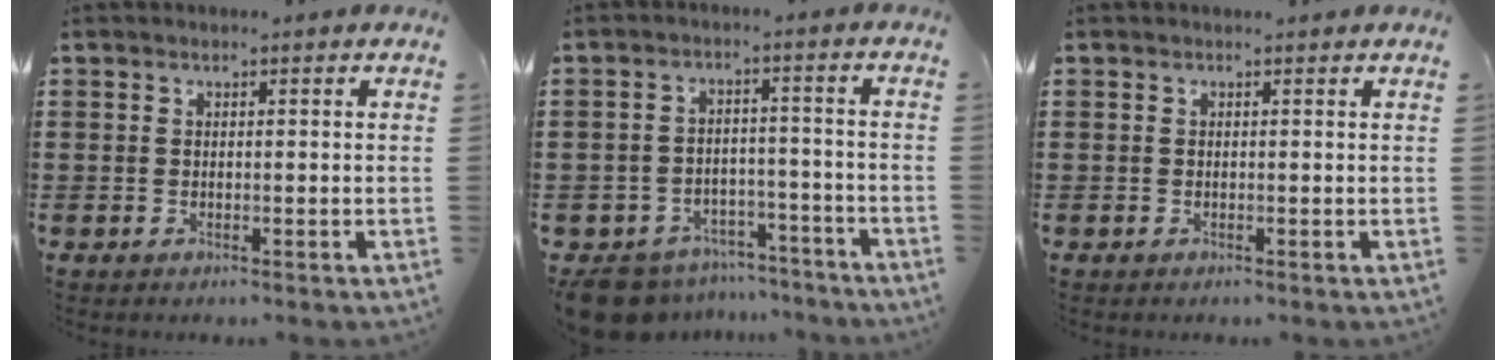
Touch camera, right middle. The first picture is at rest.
{"total": 7.1, "force": [-6.7, 2.0, 1.2], "torque": [-0.030, 0.019, -0.134]}
{"total": 0.5, "force": [0.5, -0.1, 0.2], "torque": [-0.004, -0.001, 0.009]}